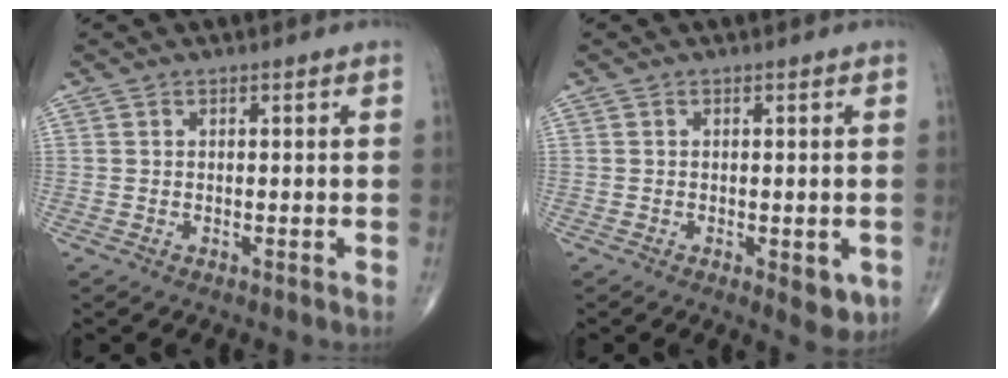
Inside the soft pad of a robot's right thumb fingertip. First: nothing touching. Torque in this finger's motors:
{"motor_torque": [0.26, 0.62, 0.01, -0.10, 0.09]}